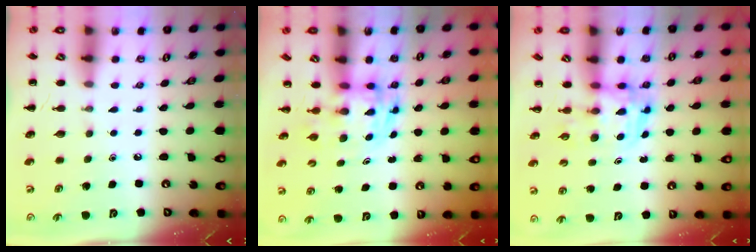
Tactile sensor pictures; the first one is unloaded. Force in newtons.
{"total": 3.3, "press": 3.2, "slide": 0.6}
{"total": 3.5, "press": 3.4, "slide": 0.6}